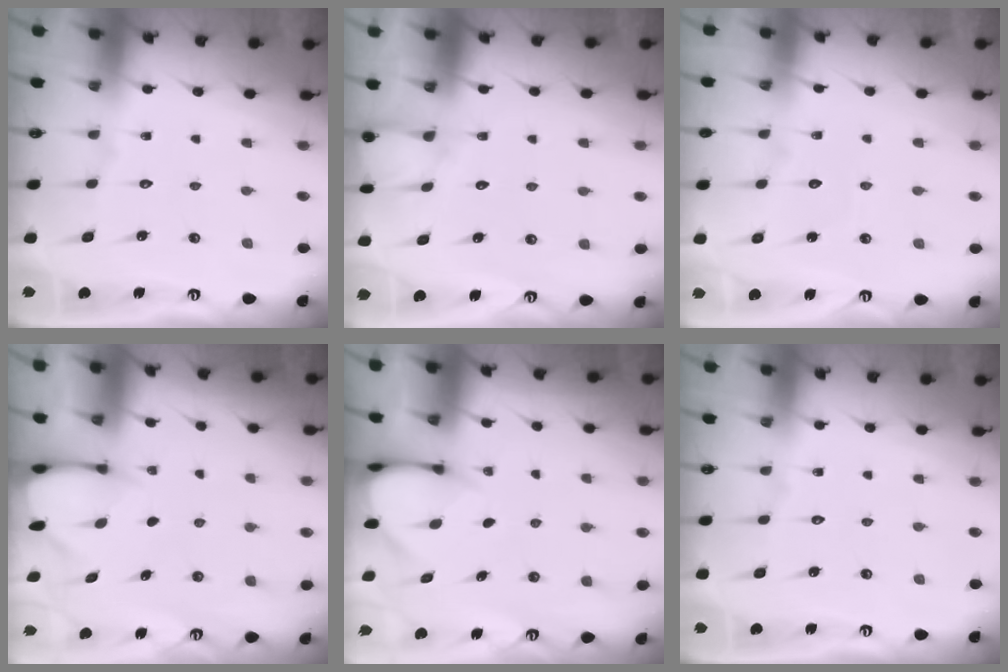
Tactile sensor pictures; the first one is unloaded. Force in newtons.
{"total": 5.3, "press": 5.3, "slide": 0.5}
{"total": 3.5, "press": 3.5, "slide": 0.2}
{"total": 2.4, "press": 2.4, "slide": 0.3}
{"total": 3.4, "press": 3.4, "slide": 0.3}
{"total": 0.0}